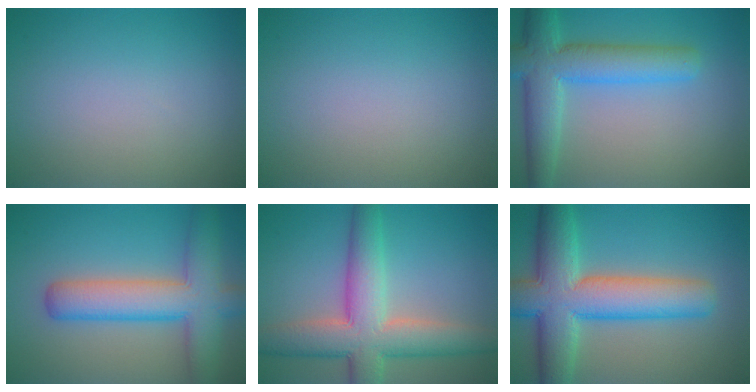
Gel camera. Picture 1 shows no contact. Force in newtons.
{"total": 0.0}
{"total": 6.9, "press": 6.9, "slide": 0.2}
{"total": 7.7, "press": 7.7, "slide": 0.2}
{"total": 8.5, "press": 8.5, "slide": 0.4}
{"total": 10.5, "press": 10.5, "slide": 0.6}